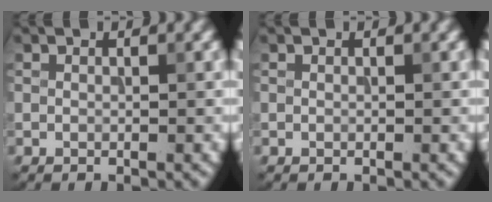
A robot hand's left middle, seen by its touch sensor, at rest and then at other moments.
{"total": 0.0}